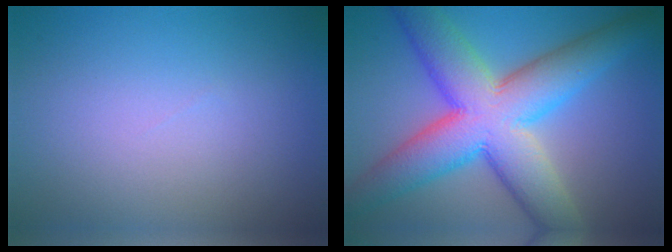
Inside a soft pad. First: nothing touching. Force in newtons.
{"total": 11.7, "press": 11.7, "slide": 0.6}